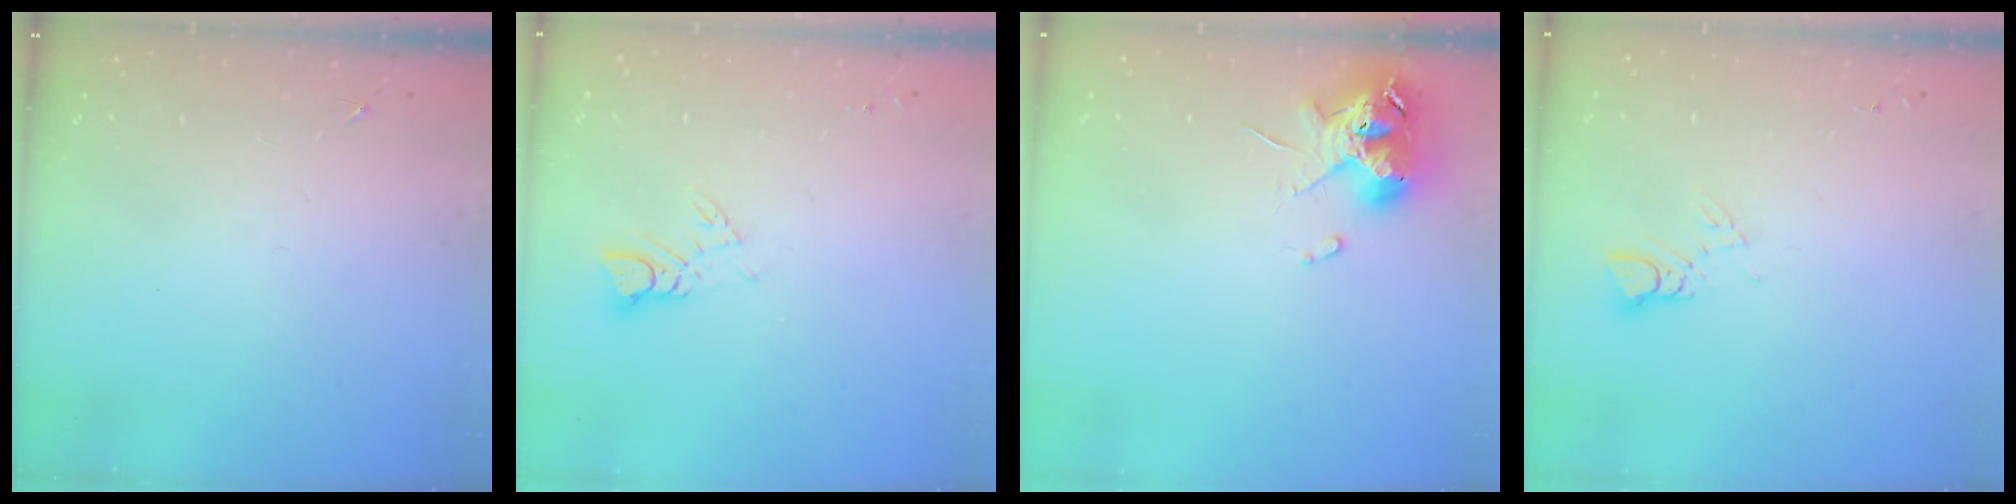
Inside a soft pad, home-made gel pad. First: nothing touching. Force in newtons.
{"total": 4.5, "press": 4.5, "slide": 0.5}
{"total": 10.8, "press": 10.7, "slide": 1.7}
{"total": 2.9, "press": 2.9, "slide": 0.2}